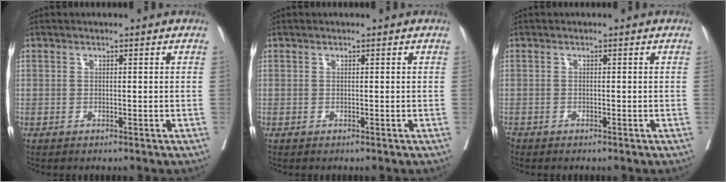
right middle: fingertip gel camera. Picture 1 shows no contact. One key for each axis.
{"total": 0.0}
{"total": 1.1, "fx": -0.9, "fy": 0.6, "fz": 0.3, "tx": -0.009, "ty": -0.004, "tz": -0.016}